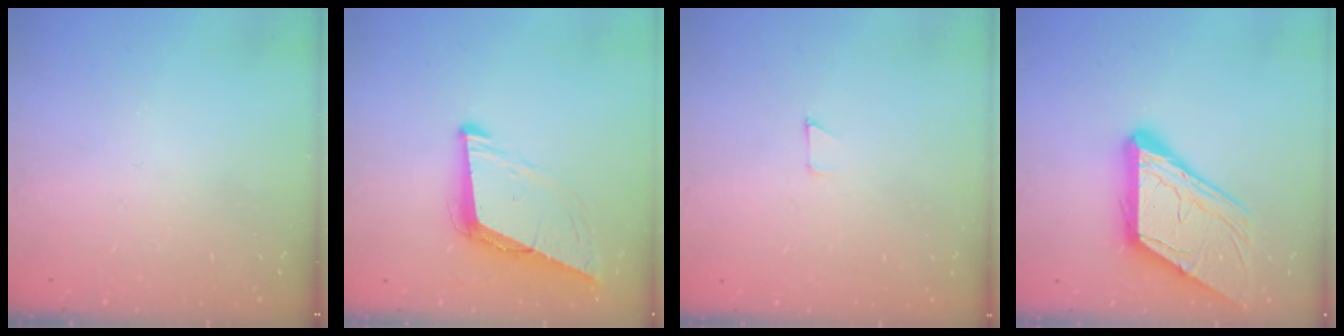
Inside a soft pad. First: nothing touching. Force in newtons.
{"total": 8.8, "press": 7.9, "slide": 3.8}
{"total": 2.7, "press": 2.7, "slide": 0.2}
{"total": 13.5, "press": 13.4, "slide": 1.6}